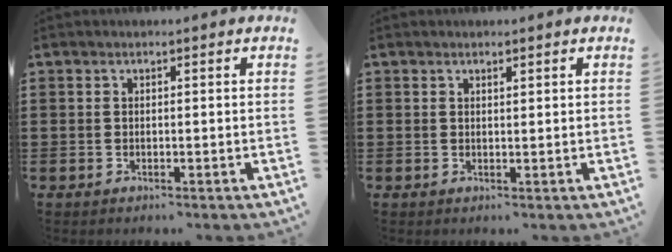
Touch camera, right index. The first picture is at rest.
{"total": 0.6, "force": [0.5, 0.2, 0.3], "torque": [-0.006, 0.001, 0.010]}